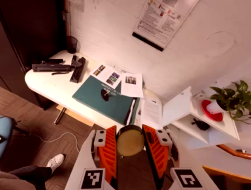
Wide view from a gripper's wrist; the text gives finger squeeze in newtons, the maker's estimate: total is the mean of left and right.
{"total": 12.4, "left": 13.2, "right": 11.6}